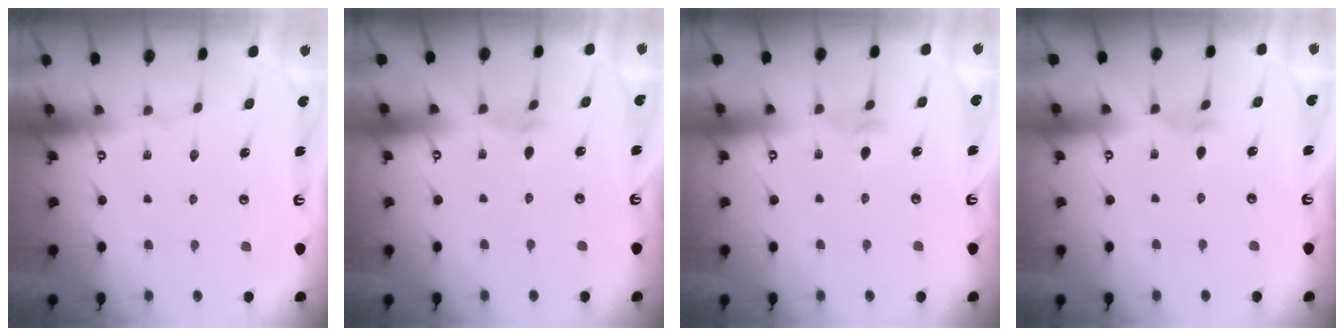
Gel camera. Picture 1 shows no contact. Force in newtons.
{"total": 2.7, "press": 2.6, "slide": 0.9}
{"total": 4.2, "press": 4.1, "slide": 0.9}
{"total": 2.7, "press": 2.6, "slide": 0.9}